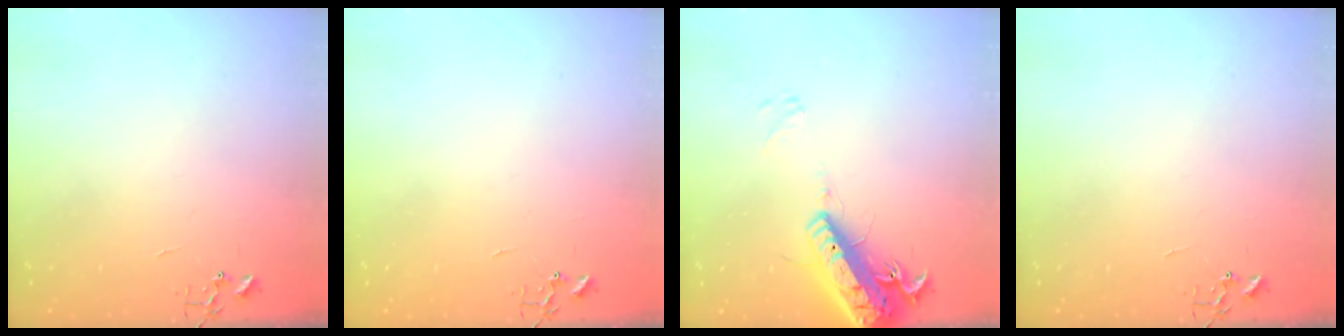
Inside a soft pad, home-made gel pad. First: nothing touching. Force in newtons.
{"total": 0.0}
{"total": 19.0, "press": 18.7, "slide": 3.7}
{"total": 0.0}